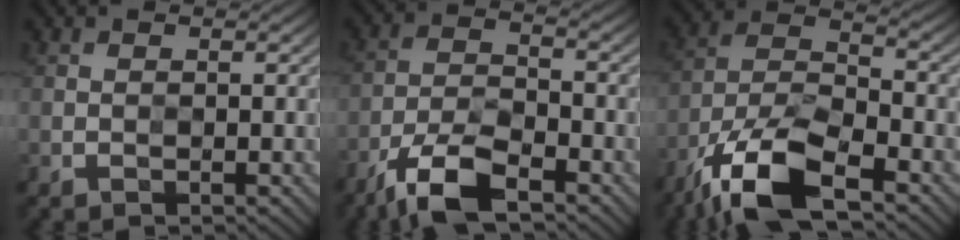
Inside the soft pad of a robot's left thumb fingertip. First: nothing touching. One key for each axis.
{"total": 8.7, "fx": -6.1, "fy": 2.9, "fz": 5.5, "tx": -0.107, "ty": -0.004, "tz": -0.125}
{"total": 13.9, "fx": -9.1, "fy": 4.9, "fz": 9.2, "tx": -0.192, "ty": -0.009, "tz": -0.192}